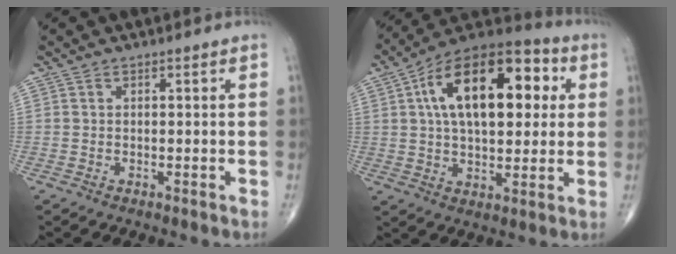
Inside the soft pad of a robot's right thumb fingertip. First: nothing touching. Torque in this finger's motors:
{"motor_torque": [0.07, 0.87, 1.55, 0.80, 0.29]}